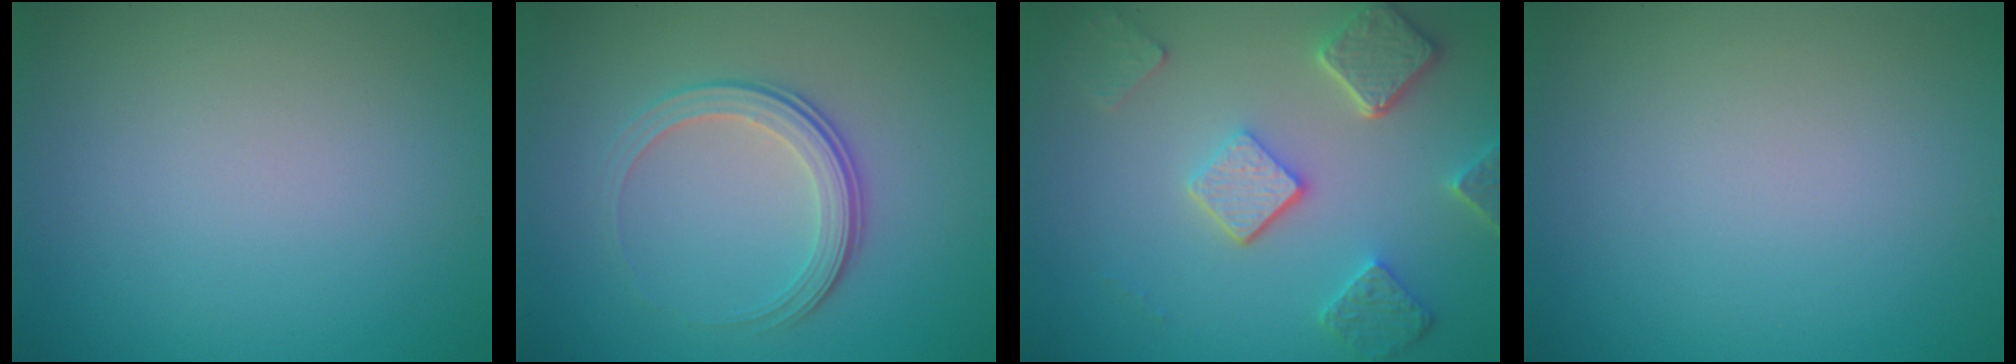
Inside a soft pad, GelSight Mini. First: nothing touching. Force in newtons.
{"total": 3.5, "press": 2.6, "slide": 2.4}
{"total": 5.3, "press": 4.1, "slide": 3.4}
{"total": 0.0}